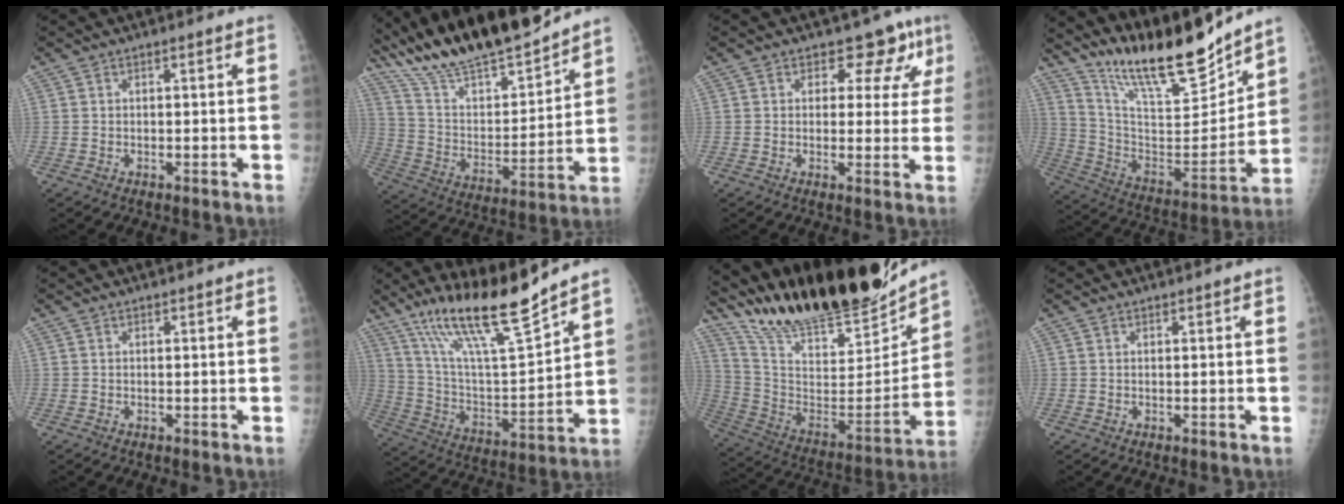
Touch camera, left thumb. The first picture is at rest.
{"total": 23.5, "force": [20.8, 4.5, 10.1], "torque": [-0.142, -0.093, 0.357]}
{"total": 7.2, "force": [4.5, 4.7, 3.2], "torque": [-0.002, -0.021, 0.043]}
{"total": 21.0, "force": [18.1, 3.8, 10.0], "torque": [-0.130, -0.111, 0.318]}
{"total": 0.0}
{"total": 18.9, "force": [14.9, 1.7, 11.6], "torque": [-0.179, -0.082, 0.273]}
{"total": 27.6, "force": [24.6, 5.3, 11.3], "torque": [-0.169, -0.120, 0.397]}
{"total": 0.6, "force": [0.5, 0.2, 0.0], "torque": [0.001, -0.003, 0.008]}